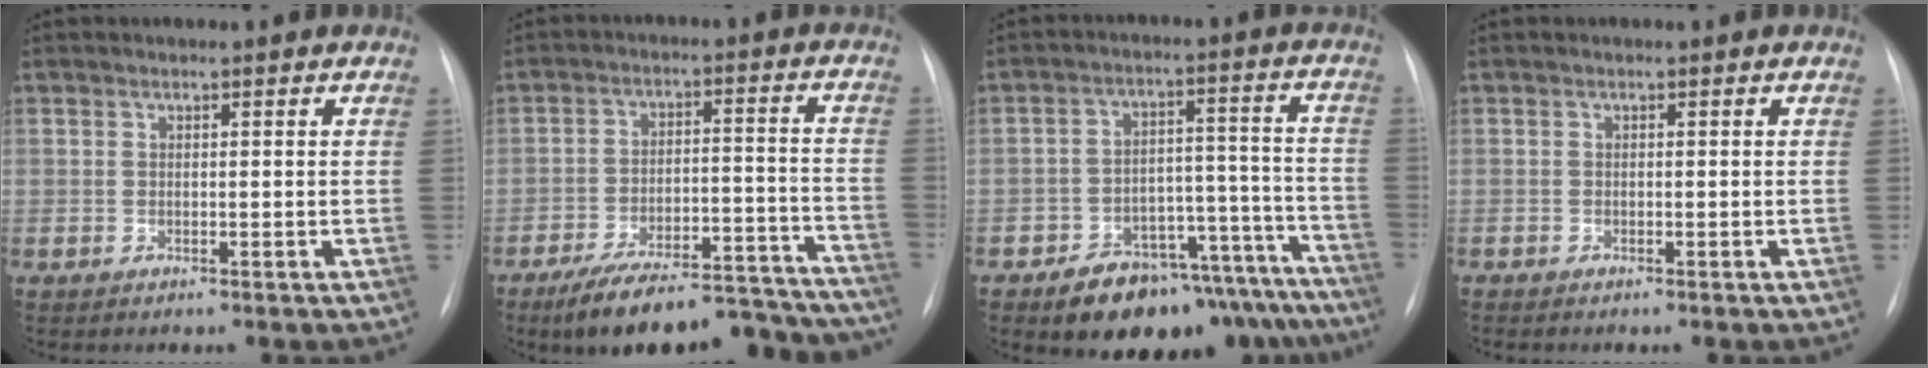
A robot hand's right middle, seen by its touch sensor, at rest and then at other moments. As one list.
[{"total": 23.1, "force": [-20.3, 6.3, 9.1], "torque": [-0.096, 0.029, -0.281]}, {"total": 16.7, "force": [-13.5, 7.2, 6.7], "torque": [-0.034, 0.059, -0.181]}, {"total": 0.0}]